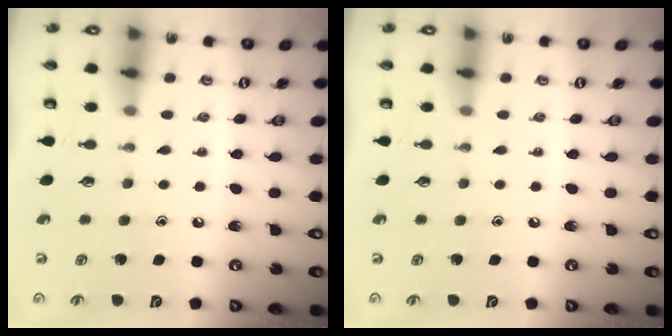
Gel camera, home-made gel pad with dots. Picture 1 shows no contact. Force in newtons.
{"total": 0.0}